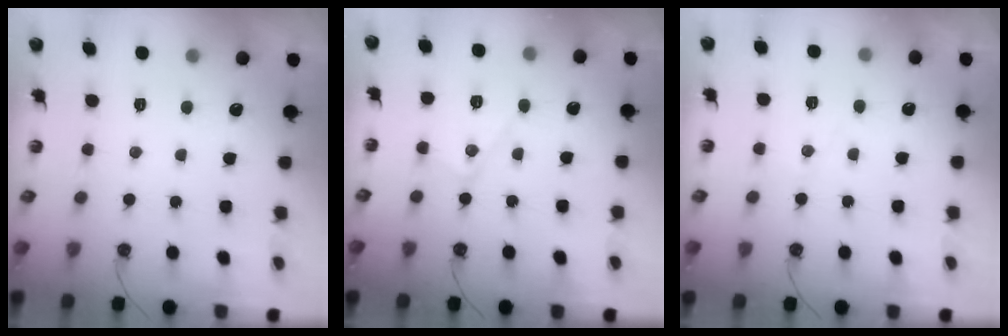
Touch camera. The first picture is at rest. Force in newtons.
{"total": 9.6, "press": 9.6, "slide": 0.6}
{"total": 5.9, "press": 5.9, "slide": 0.8}